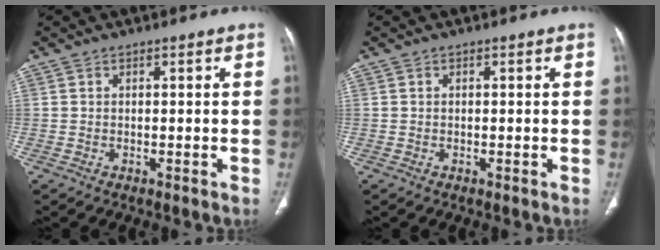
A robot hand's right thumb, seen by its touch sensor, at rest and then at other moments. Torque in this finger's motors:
{"motor_torque": [0.09, -0.04, -0.35, 0.25, 0.00]}